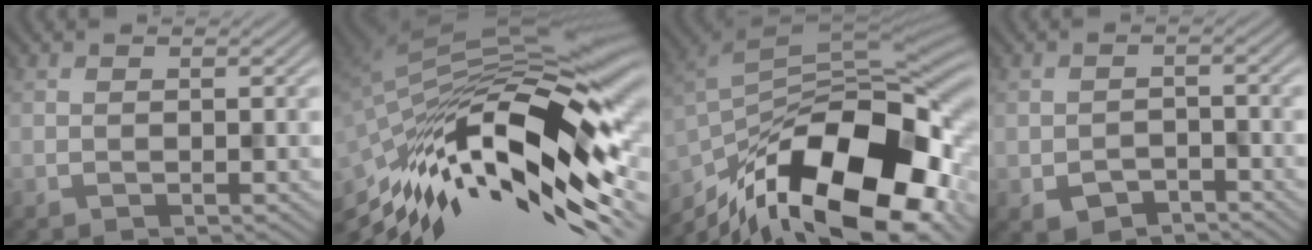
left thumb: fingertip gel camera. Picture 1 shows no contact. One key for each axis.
{"total": 17.6, "fx": -6.6, "fy": 6.4, "fz": 15.0, "tx": -0.296, "ty": -0.009, "tz": -0.132}
{"total": 18.5, "fx": -9.7, "fy": 8.1, "fz": 13.5, "tx": -0.248, "ty": -0.010, "tz": -0.160}
{"total": 3.2, "fx": -2.0, "fy": 2.0, "fz": 1.5, "tx": -0.032, "ty": -0.008, "tz": -0.034}